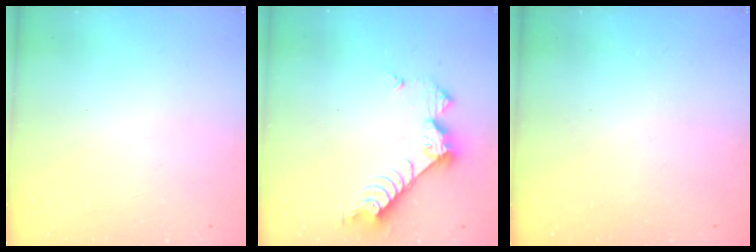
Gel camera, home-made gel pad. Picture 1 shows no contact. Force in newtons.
{"total": 8.4, "press": 8.3, "slide": 0.7}
{"total": 0.0}